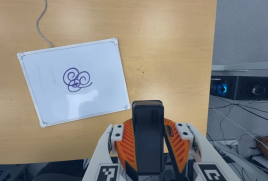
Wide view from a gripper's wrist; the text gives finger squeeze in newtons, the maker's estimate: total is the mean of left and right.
{"total": 6.6, "left": 5.4, "right": 7.8}